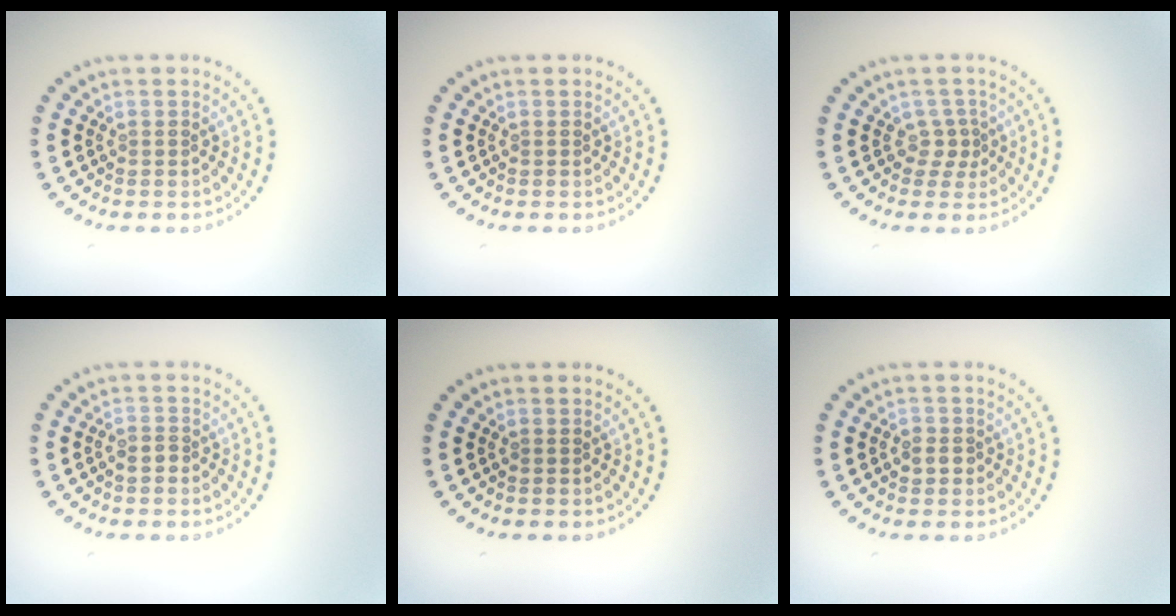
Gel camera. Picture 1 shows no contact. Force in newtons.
{"total": 0.0}
{"total": 1.6, "press": 1.1, "slide": 1.2}
{"total": 1.4, "press": 1.2, "slide": 0.8}
{"total": 0.0}
{"total": 1.3, "press": 1.2, "slide": 0.5}